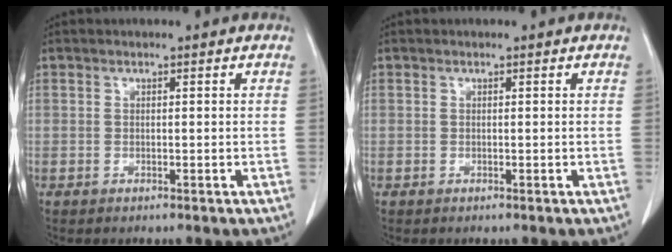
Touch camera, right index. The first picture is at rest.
{"total": 0.0}